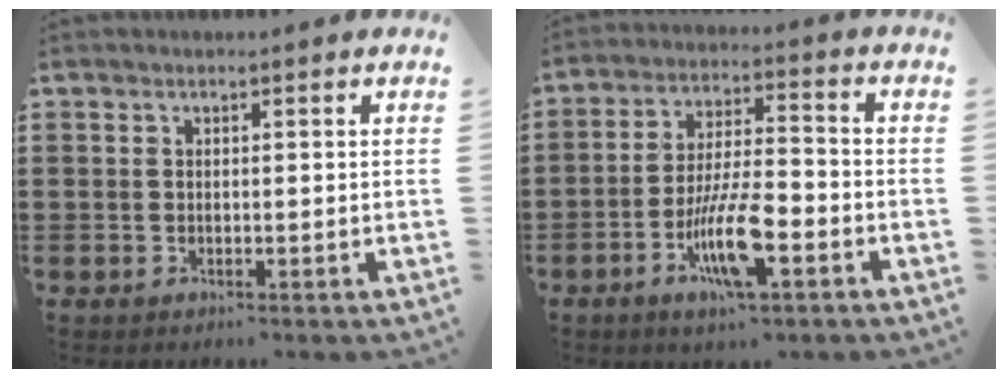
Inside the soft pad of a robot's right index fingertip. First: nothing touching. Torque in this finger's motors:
{"motor_torque": [2.14, 0.00, 0.54, 0.18]}